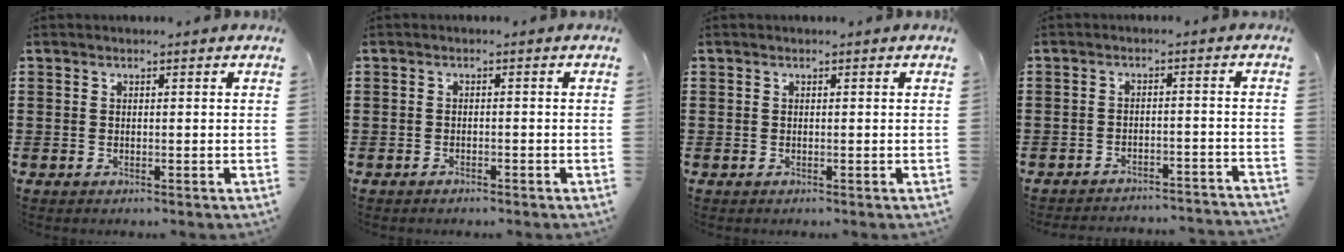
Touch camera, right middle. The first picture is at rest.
{"total": 0.8, "force": [-0.8, 0.1, 0.1], "torque": [-0.004, -0.001, -0.017]}
{"total": 0.0}
{"total": 2.9, "force": [-2.9, -0.2, 0.2], "torque": [-0.007, 0.001, -0.061]}